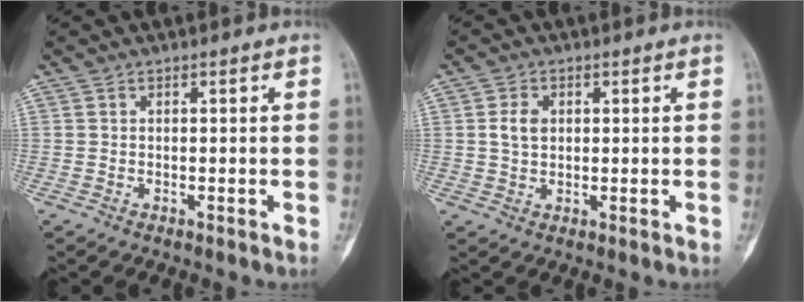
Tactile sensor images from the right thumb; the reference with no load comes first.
{"total": 3.5, "force": [0.7, 2.7, 2.2], "torque": [-0.037, 0.002, 0.013]}